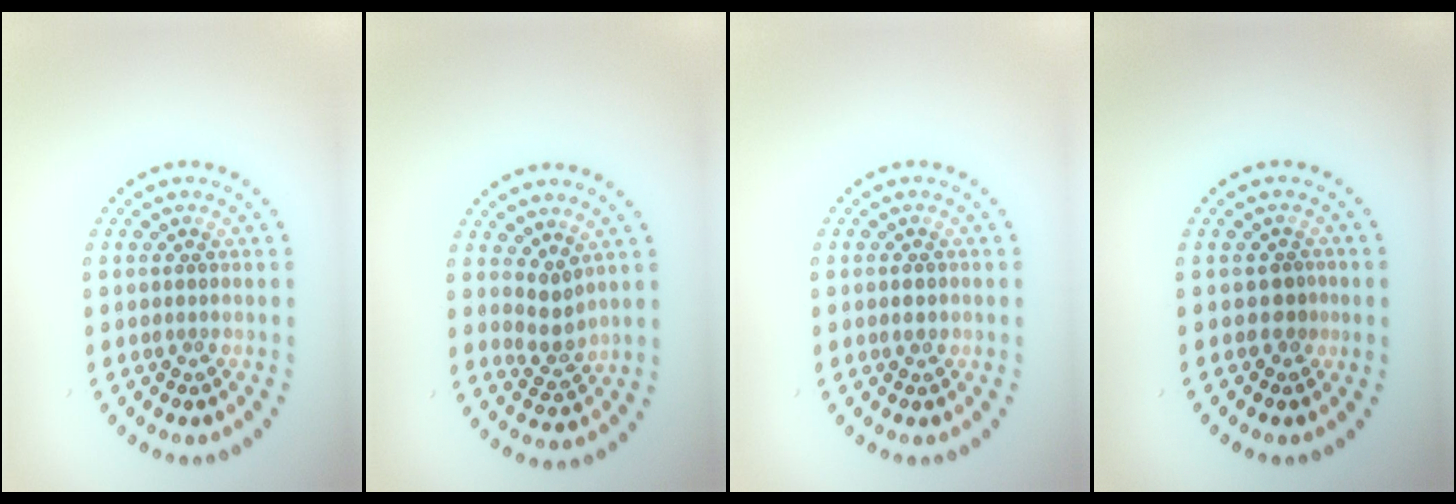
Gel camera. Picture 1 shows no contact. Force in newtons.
{"total": 2.1, "press": 1.6, "slide": 1.4}
{"total": 1.1, "press": 1.1, "slide": 0.1}
{"total": 1.3, "press": 1.0, "slide": 0.8}